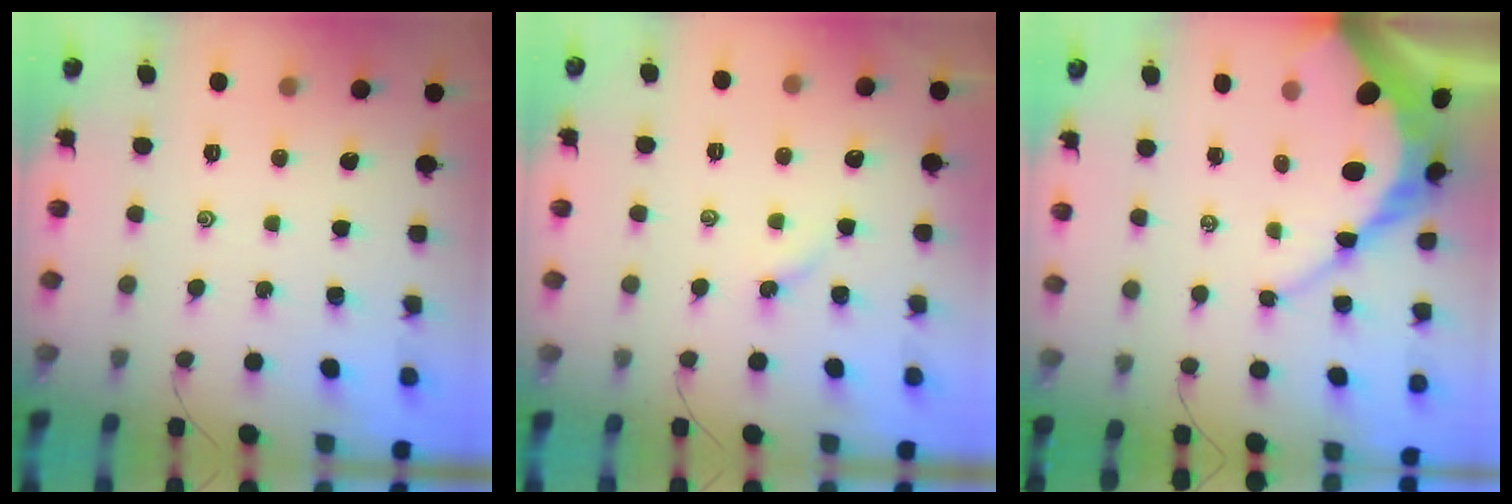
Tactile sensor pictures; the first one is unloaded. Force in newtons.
{"total": 3.0, "press": 3.0, "slide": 0.4}
{"total": 12.5, "press": 12.5, "slide": 1.1}